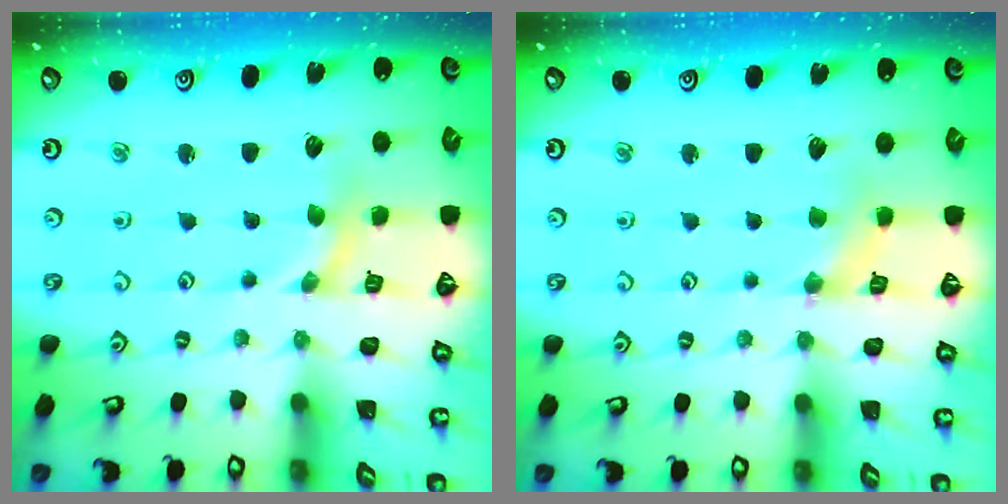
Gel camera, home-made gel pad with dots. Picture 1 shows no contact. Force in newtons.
{"total": 1.9, "press": 1.8, "slide": 0.3}